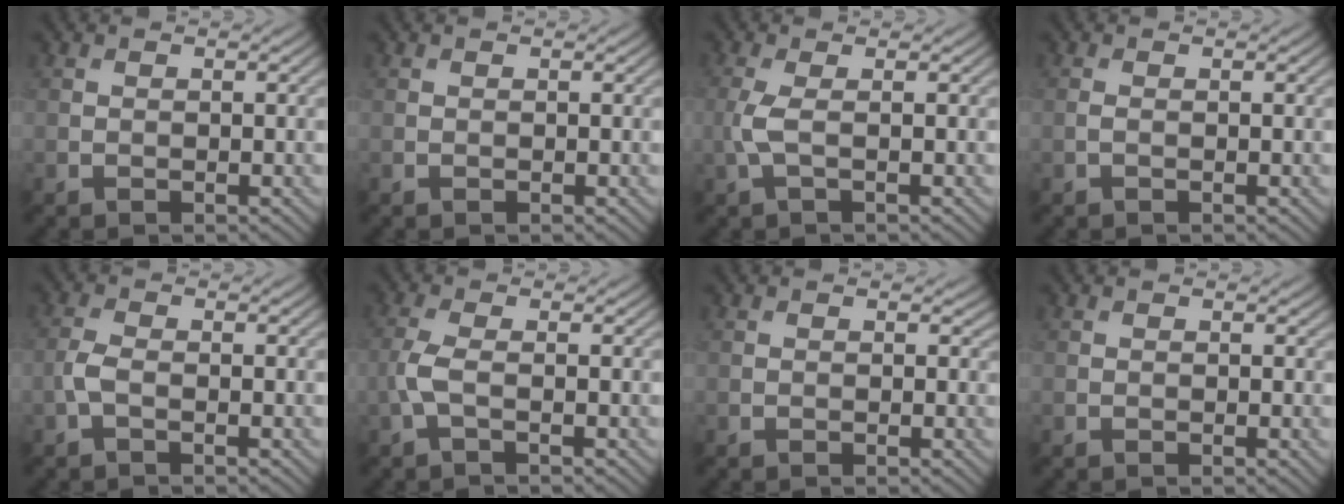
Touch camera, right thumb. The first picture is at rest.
{"total": 0.0}
{"total": 2.7, "force": [-0.2, 0.7, 2.6], "torque": [-0.071, 0.004, -0.008]}
{"total": 0.6, "force": [-0.2, 0.2, 0.6], "torque": [-0.018, 0.002, -0.005]}
{"total": 2.3, "force": [-0.8, 1.0, 1.9], "torque": [-0.054, 0.004, -0.022]}
{"total": 2.8, "force": [-0.7, 0.9, 2.6], "torque": [-0.073, 0.005, -0.022]}
{"total": 0.7, "force": [0.2, 0.5, 0.5], "torque": [-0.006, -0.002, 0.001]}
{"total": 0.6, "force": [0.1, 0.3, 0.4], "torque": [-0.004, -0.001, 0.002]}